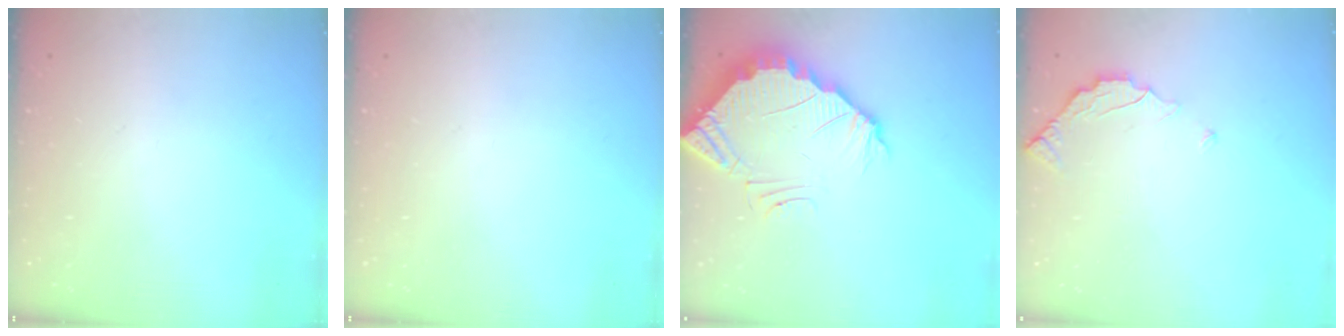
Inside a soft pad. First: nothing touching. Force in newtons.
{"total": 0.0}
{"total": 3.7, "press": 3.7, "slide": 0.2}
{"total": 4.2, "press": 4.2, "slide": 0.4}